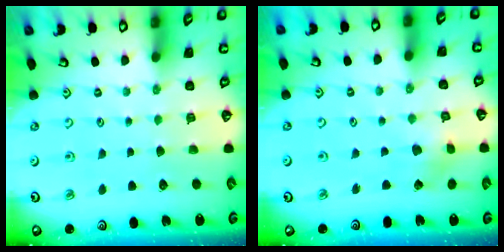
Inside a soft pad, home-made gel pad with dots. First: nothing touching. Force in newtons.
{"total": 3.0, "press": 3.0, "slide": 0.1}